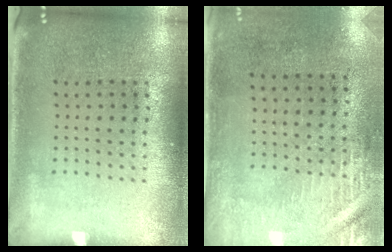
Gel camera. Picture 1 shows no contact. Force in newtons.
{"total": 2.9, "press": 2.5, "slide": 1.5}